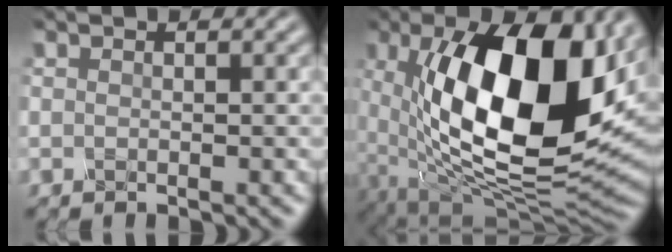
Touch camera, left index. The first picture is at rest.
{"total": 16.9, "force": [2.5, 8.3, 14.6], "torque": [-0.243, -0.013, 0.039]}